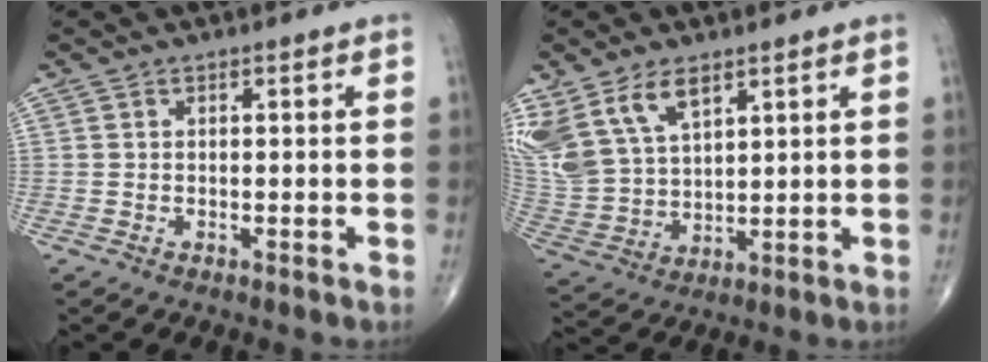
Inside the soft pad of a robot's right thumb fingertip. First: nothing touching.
{"total": 14.7, "force": [8.4, 8.1, 8.9], "torque": [-0.187, -0.019, 0.180]}